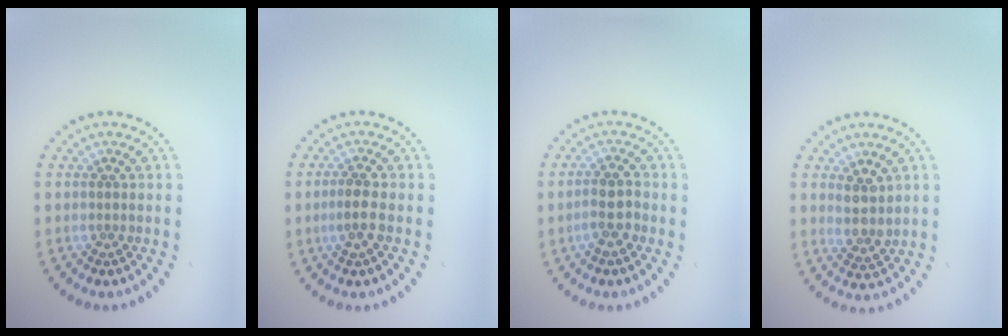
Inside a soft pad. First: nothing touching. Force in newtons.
{"total": 2.1, "press": 2.0, "slide": 0.5}
{"total": 2.6, "press": 2.4, "slide": 1.0}
{"total": 2.6, "press": 2.2, "slide": 1.4}